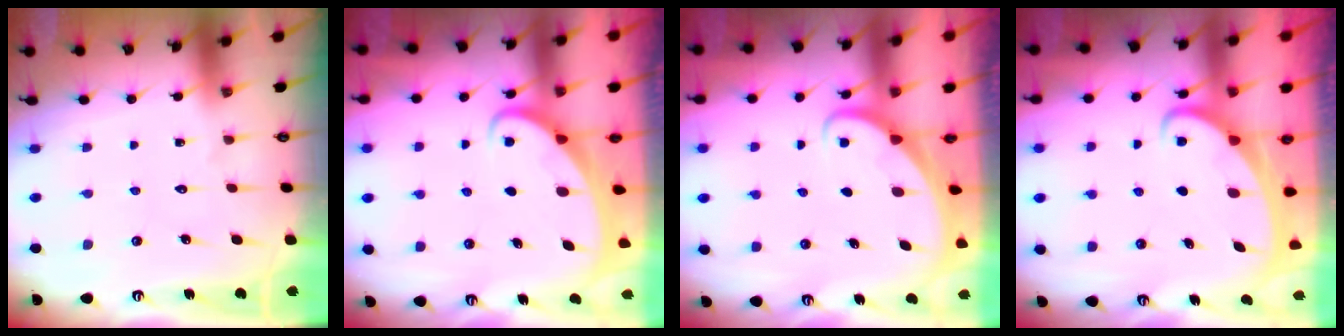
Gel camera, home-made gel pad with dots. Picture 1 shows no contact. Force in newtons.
{"total": 2.0, "press": 2.0, "slide": 0.1}
{"total": 1.6, "press": 1.6, "slide": 0.1}
{"total": 1.9, "press": 1.9, "slide": 0.3}